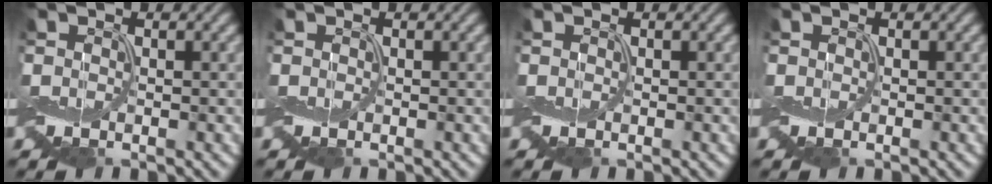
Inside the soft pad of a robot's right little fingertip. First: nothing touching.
{"total": 0.0}
{"total": 0.0}
{"total": 0.0}